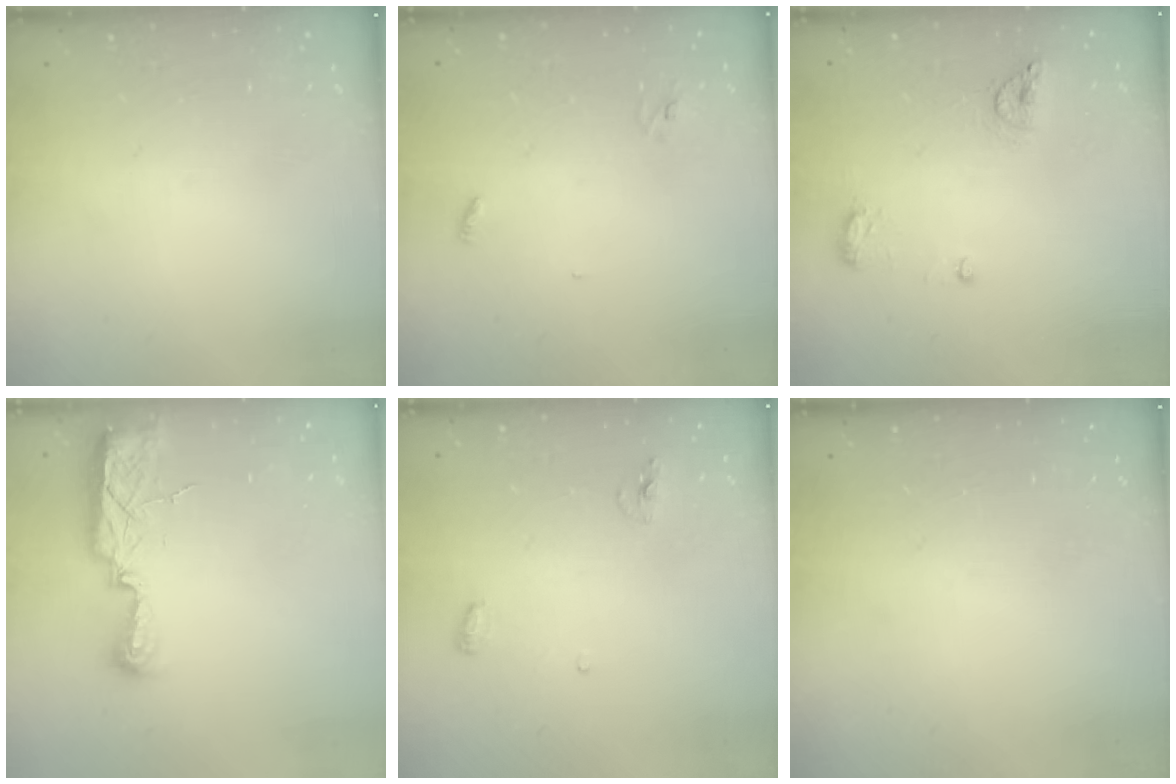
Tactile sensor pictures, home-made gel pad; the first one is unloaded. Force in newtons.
{"total": 2.8, "press": 2.8, "slide": 0.3}
{"total": 11.0, "press": 8.3, "slide": 7.1}
{"total": 7.5, "press": 7.5, "slide": 0.8}
{"total": 5.4, "press": 5.2, "slide": 1.4}
{"total": 0.0}